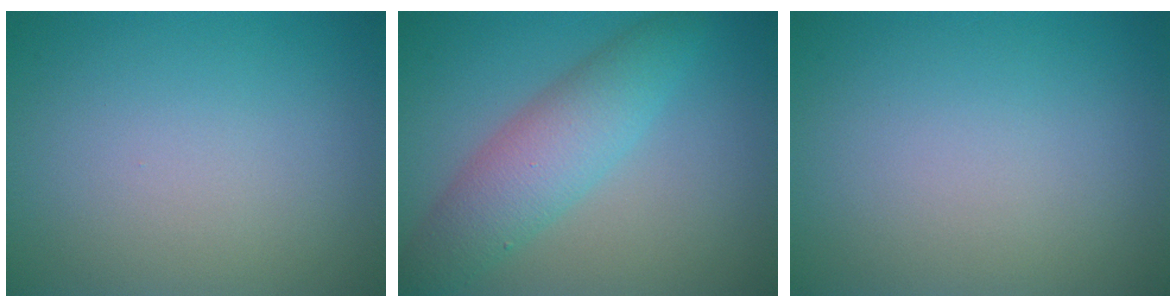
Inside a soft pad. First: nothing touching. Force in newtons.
{"total": 5.2, "press": 5.2, "slide": 0.2}
{"total": 0.0}